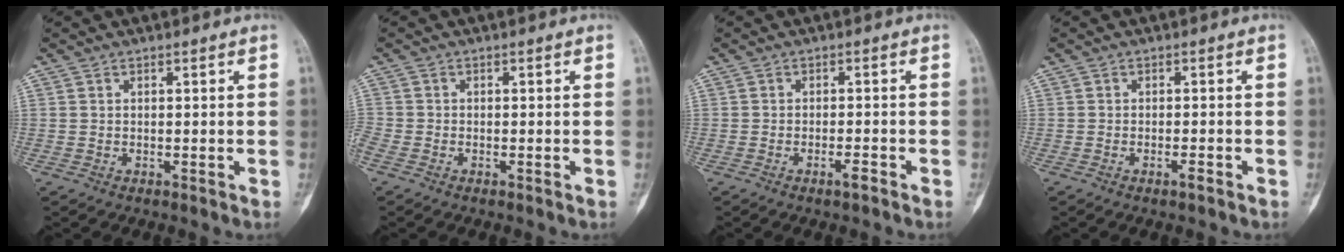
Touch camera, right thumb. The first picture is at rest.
{"total": 2.3, "force": [-1.4, 1.0, 1.5], "torque": [-0.049, -0.005, -0.036]}
{"total": 2.0, "force": [-1.3, 0.4, 1.5], "torque": [-0.030, 0.005, -0.024]}
{"total": 1.4, "force": [-0.9, 0.3, 1.1], "torque": [-0.022, 0.004, -0.015]}